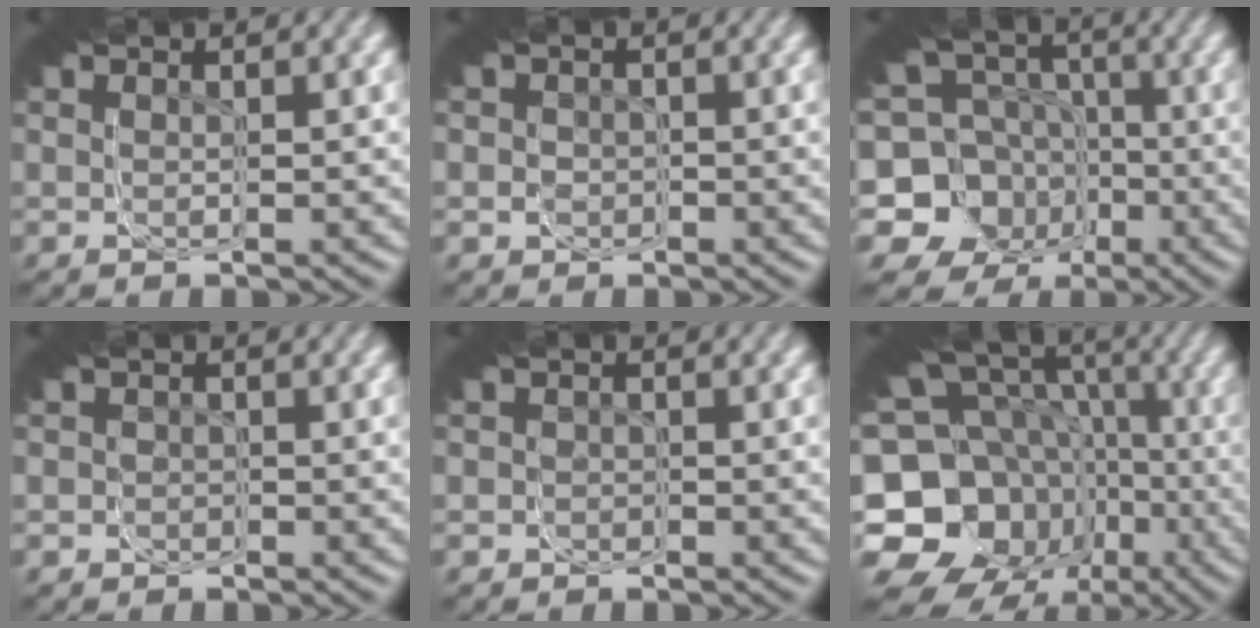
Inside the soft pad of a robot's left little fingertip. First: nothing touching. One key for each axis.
{"total": 3.6, "fx": -0.5, "fy": 3.4, "fz": 1.2, "tx": -0.018, "ty": -0.017, "tz": -0.006}
{"total": 14.0, "fx": -5.6, "fy": 10.2, "fz": 7.9, "tx": -0.106, "ty": -0.061, "tz": -0.083}
{"total": 2.6, "fx": -0.6, "fy": 2.5, "fz": 0.6, "tx": -0.009, "ty": -0.015, "tz": -0.007}
{"total": 1.9, "fx": -0.9, "fy": 1.6, "fz": 0.1, "tx": 0.000, "ty": -0.020, "tz": -0.008}
{"total": 18.4, "fx": -6.8, "fy": 12.2, "fz": 12.0, "tx": -0.145, "ty": -0.051, "tz": -0.101}